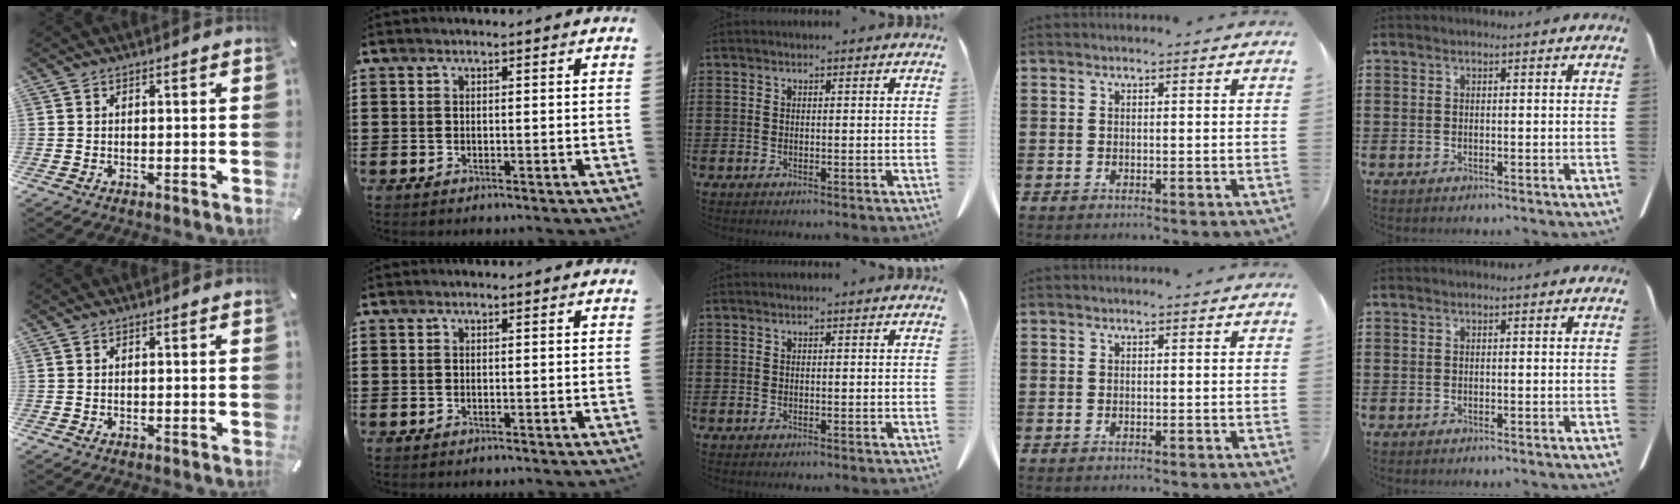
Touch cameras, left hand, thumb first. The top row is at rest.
{}